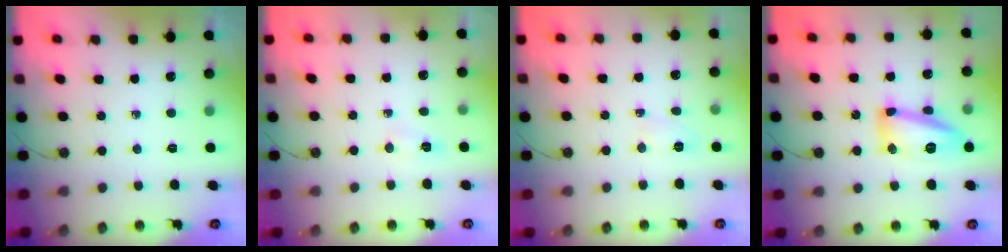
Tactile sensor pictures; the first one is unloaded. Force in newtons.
{"total": 2.9, "press": 2.9, "slide": 0.4}
{"total": 3.0, "press": 2.9, "slide": 0.8}
{"total": 13.2, "press": 13.2, "slide": 1.3}